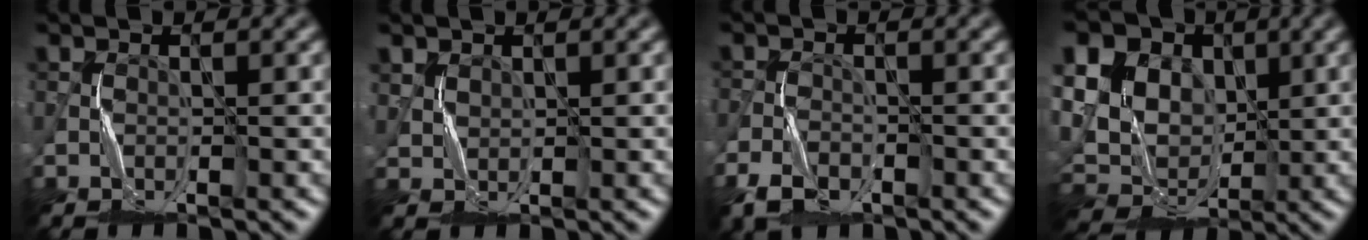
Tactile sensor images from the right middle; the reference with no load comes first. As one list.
[{"total": 1.6, "force": [1.3, 0.9, 0.3], "torque": [-0.010, -0.001, 0.031]}, {"total": 3.4, "force": [-2.2, 1.9, 1.8], "torque": [-0.035, -0.006, -0.050]}, {"total": 17.6, "force": [5.6, 14.2, 8.7], "torque": [-0.206, 0.022, 0.091]}]